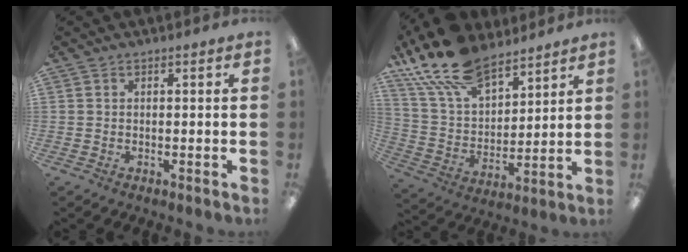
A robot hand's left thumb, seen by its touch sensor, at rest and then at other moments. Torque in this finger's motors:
{"motor_torque": [0.96, 0.43, 1.16, -1.61, 0.55]}